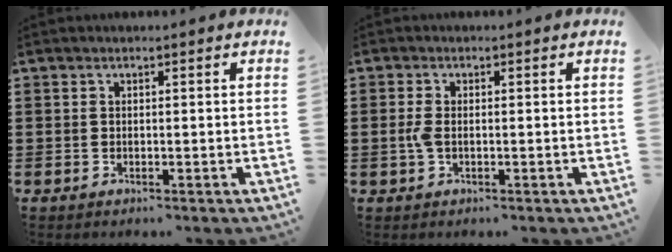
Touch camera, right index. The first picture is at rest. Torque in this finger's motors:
{"motor_torque": [0.61, 0.41, 0.28, 0.06]}